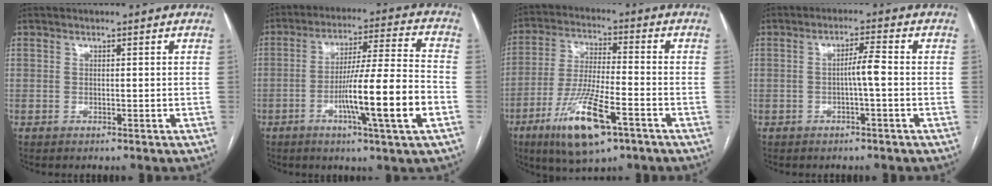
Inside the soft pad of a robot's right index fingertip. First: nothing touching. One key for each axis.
{"total": 14.1, "fx": -4.5, "fy": -0.7, "fz": 13.3, "tx": -0.230, "ty": -0.003, "tz": -0.076}
{"total": 13.8, "fx": -7.2, "fy": 2.8, "fz": 11.5, "tx": -0.227, "ty": -0.022, "tz": -0.123}
{"total": 3.1, "fx": -0.5, "fy": -0.2, "fz": 3.1, "tx": -0.054, "ty": 0.004, "tz": -0.007}